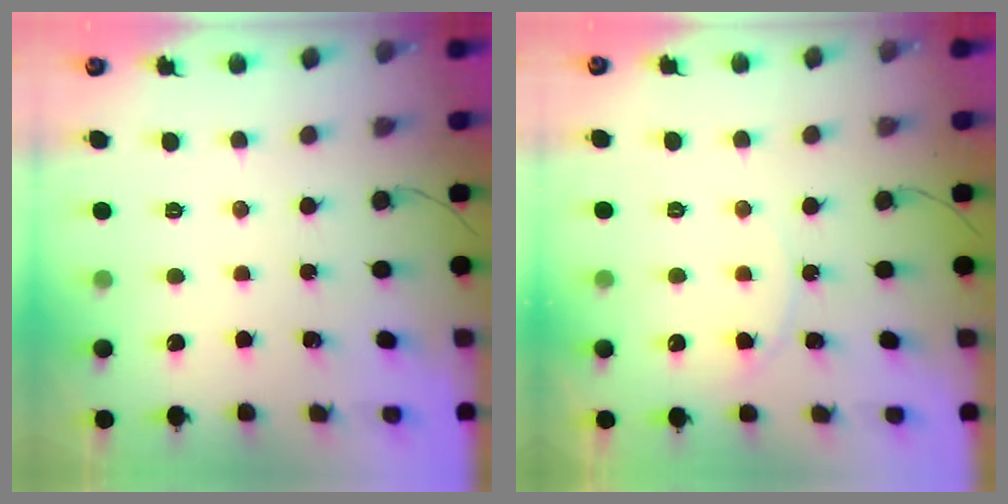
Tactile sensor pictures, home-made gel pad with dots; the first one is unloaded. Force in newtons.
{"total": 4.9, "press": 4.8, "slide": 0.6}